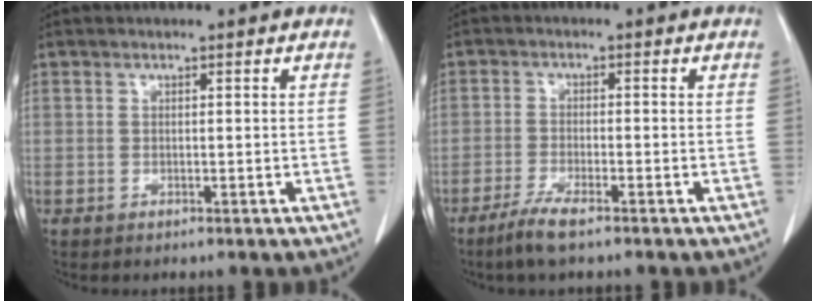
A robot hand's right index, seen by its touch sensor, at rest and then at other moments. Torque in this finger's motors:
{"motor_torque": [0.51, -0.30, 0.13, 0.02]}